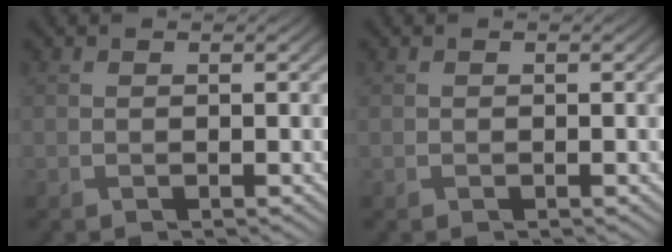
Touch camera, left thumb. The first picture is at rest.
{"total": 0.0}